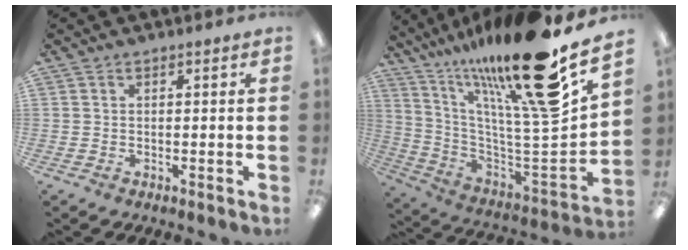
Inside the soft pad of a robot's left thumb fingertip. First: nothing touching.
{"total": 24.8, "force": [18.1, 2.2, 16.8], "torque": [-0.251, -0.145, 0.279]}